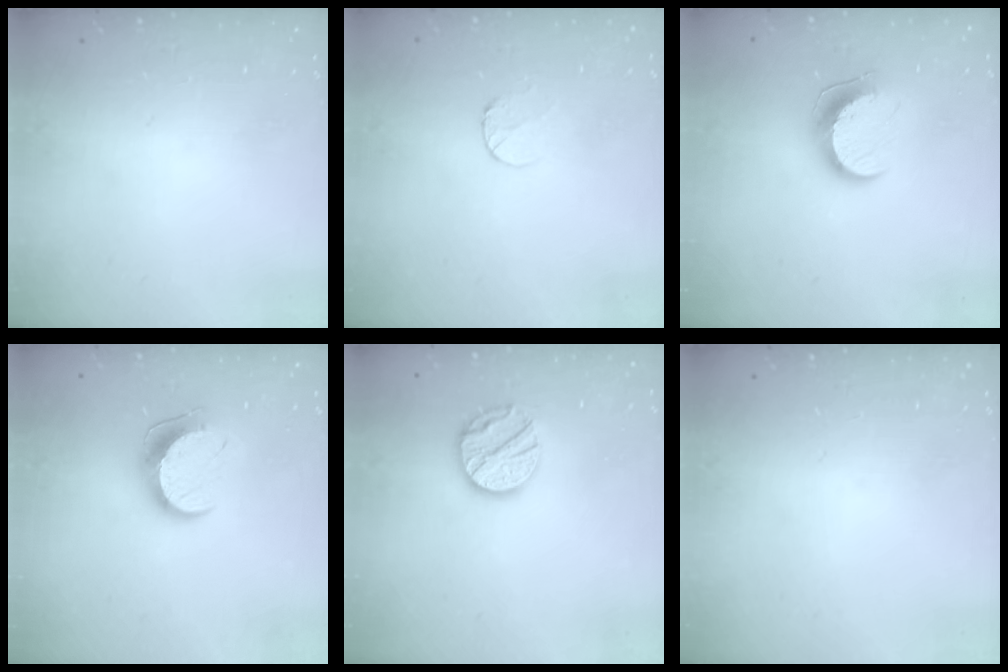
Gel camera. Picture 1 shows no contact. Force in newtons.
{"total": 5.1, "press": 5.1, "slide": 0.5}
{"total": 9.9, "press": 9.9, "slide": 0.2}
{"total": 9.9, "press": 9.8, "slide": 0.5}
{"total": 11.7, "press": 11.7, "slide": 0.8}
{"total": 0.0}